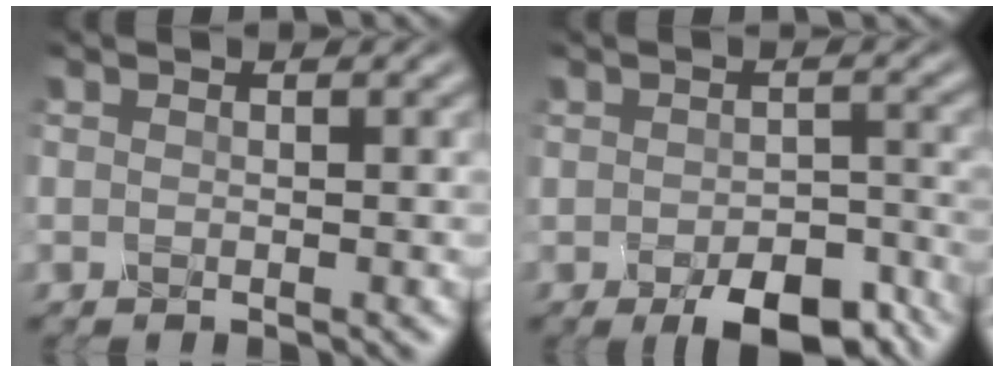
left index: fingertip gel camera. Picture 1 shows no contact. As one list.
[{"total": 6.0, "force": [-3.7, 2.8, 3.8], "torque": [-0.050, -0.012, -0.046]}]